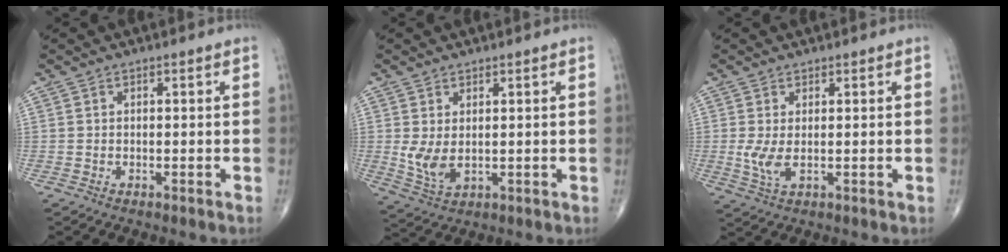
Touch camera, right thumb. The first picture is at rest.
{"total": 5.2, "force": [0.7, 2.8, 4.3], "torque": [-0.087, -0.009, 0.026]}
{"total": 3.7, "force": [0.2, 1.4, 3.4], "torque": [-0.083, -0.012, 0.009]}